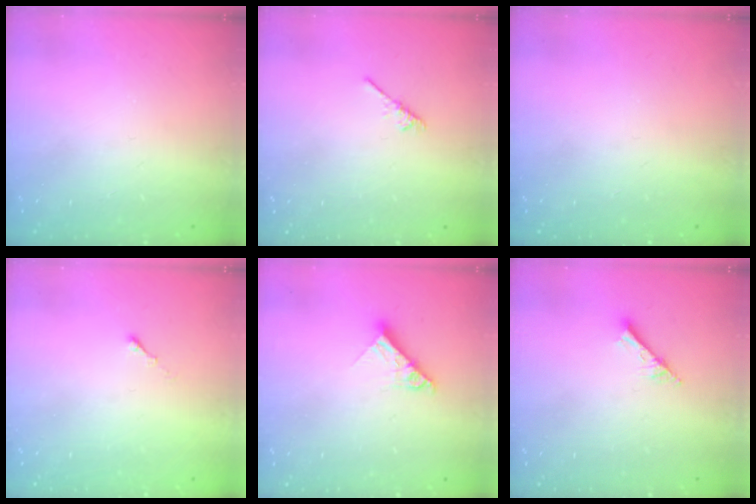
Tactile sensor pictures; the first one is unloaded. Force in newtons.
{"total": 1.9, "press": 1.8, "slide": 0.5}
{"total": 0.0}
{"total": 0.0}
{"total": 8.6, "press": 8.6, "slide": 0.8}
{"total": 2.5, "press": 2.5, "slide": 0.2}